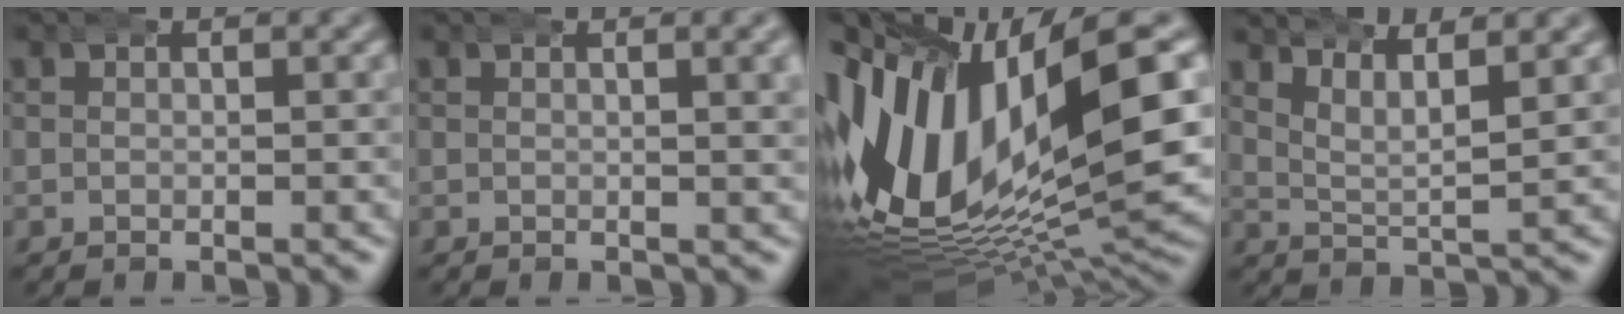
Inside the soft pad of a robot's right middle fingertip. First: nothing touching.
{"total": 1.5, "force": [0.7, 0.0, 1.3], "torque": [-0.011, 0.004, 0.012]}
{"total": 24.1, "force": [-0.3, 14.9, 18.9], "torque": [-0.340, -0.021, 0.010]}
{"total": 3.8, "force": [3.4, 0.9, 1.6], "torque": [-0.041, -0.005, 0.061]}